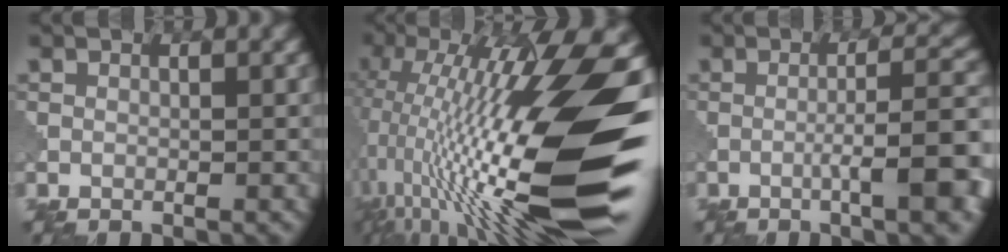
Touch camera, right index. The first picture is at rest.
{"total": 18.9, "force": [-1.7, 4.5, 18.3], "torque": [-0.317, 0.020, -0.036]}
{"total": 8.0, "force": [-2.5, 1.5, 7.5], "torque": [-0.100, 0.013, -0.040]}